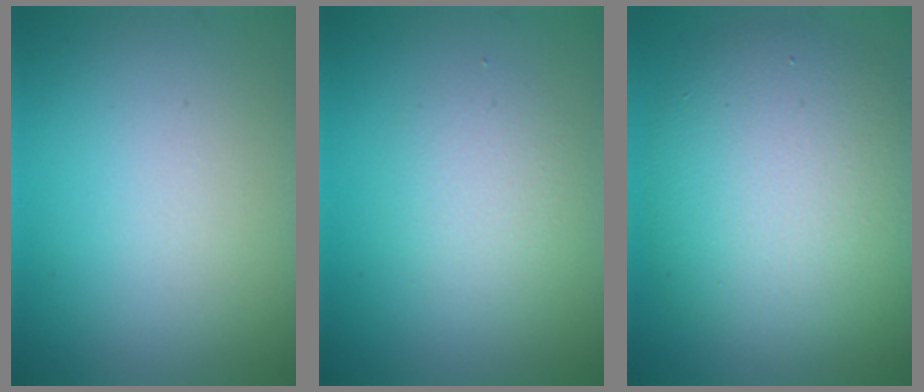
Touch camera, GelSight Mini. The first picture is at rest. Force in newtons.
{"total": 2.2, "press": 2.2, "slide": 0.1}
{"total": 9.0, "press": 9.0, "slide": 0.5}